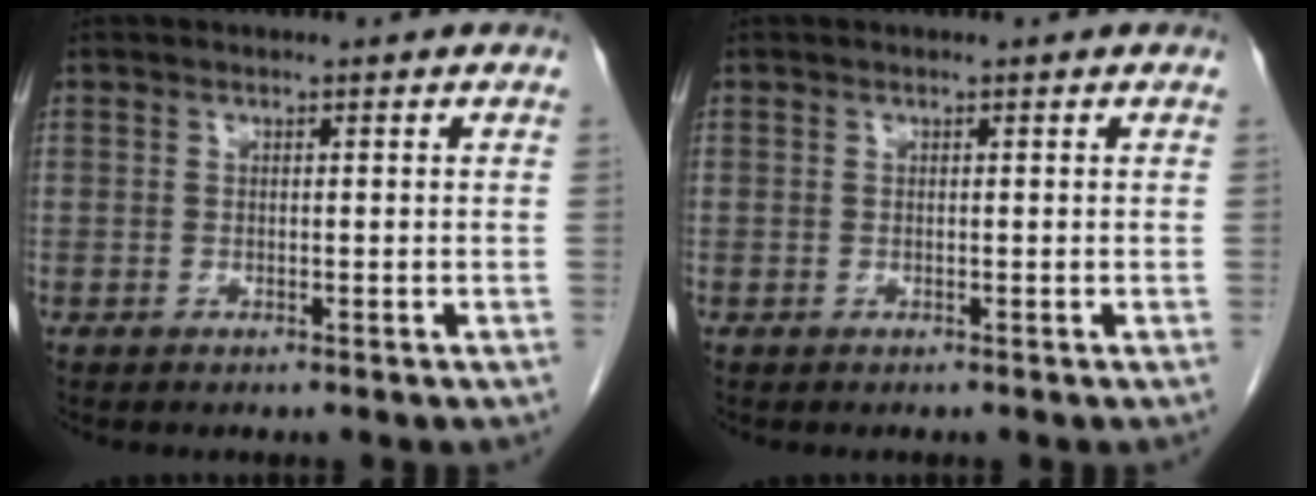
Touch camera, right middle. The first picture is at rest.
{"total": 0.0}